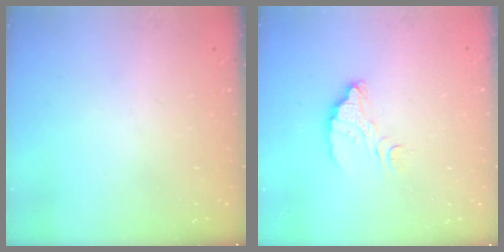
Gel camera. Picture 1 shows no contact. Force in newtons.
{"total": 6.2, "press": 6.2, "slide": 0.4}